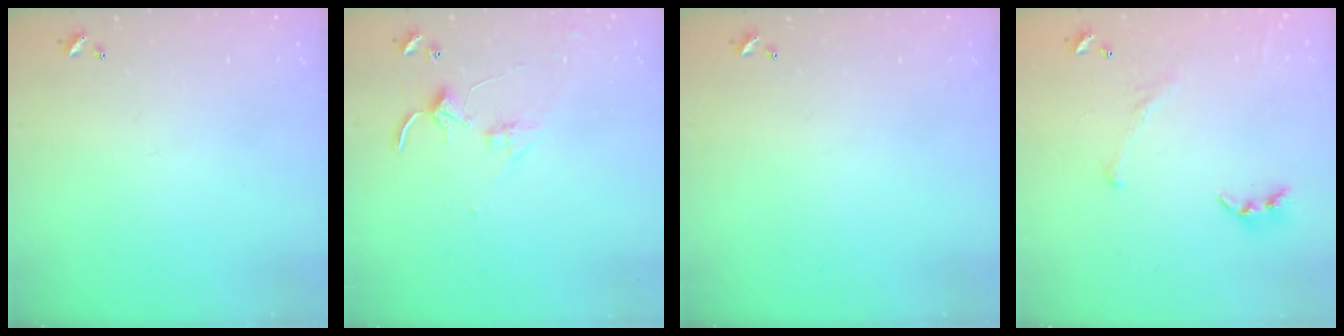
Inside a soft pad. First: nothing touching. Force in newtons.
{"total": 2.8, "press": 2.8, "slide": 0.4}
{"total": 0.0}
{"total": 2.3, "press": 2.1, "slide": 1.0}